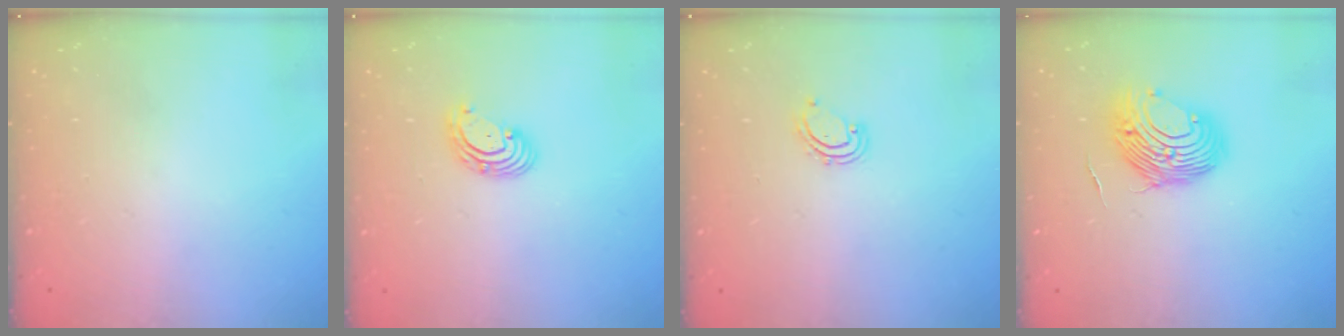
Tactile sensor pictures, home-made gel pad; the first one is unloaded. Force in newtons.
{"total": 2.8, "press": 2.8, "slide": 0.2}
{"total": 3.5, "press": 3.5, "slide": 0.3}
{"total": 13.4, "press": 13.4, "slide": 0.8}